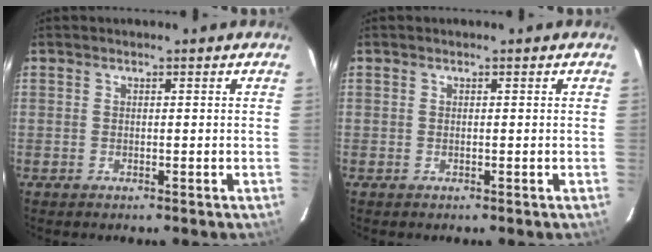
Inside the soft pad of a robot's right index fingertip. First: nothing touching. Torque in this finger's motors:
{"motor_torque": [0.00, 0.00, 0.01, 0.00]}